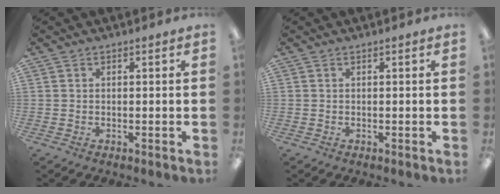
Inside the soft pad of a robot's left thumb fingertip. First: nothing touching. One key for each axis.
{"total": 0.0}